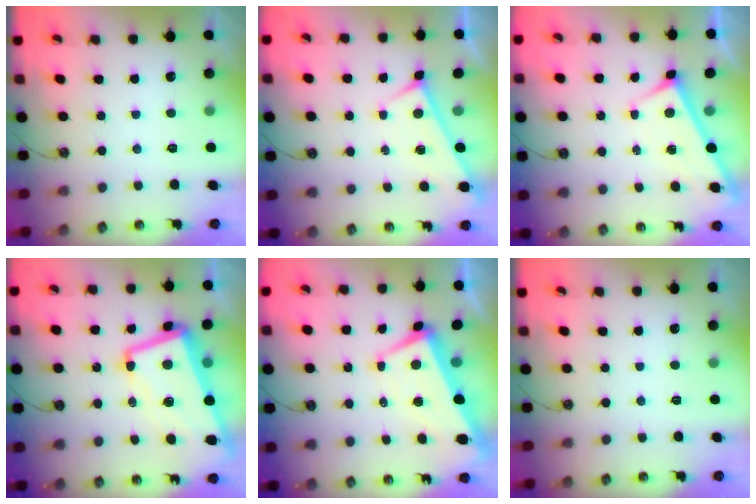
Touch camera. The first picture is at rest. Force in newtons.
{"total": 0.0}
{"total": 3.0, "press": 3.0, "slide": 0.2}
{"total": 11.7, "press": 11.3, "slide": 2.9}
{"total": 2.0, "press": 1.6, "slide": 1.2}
{"total": 0.0}